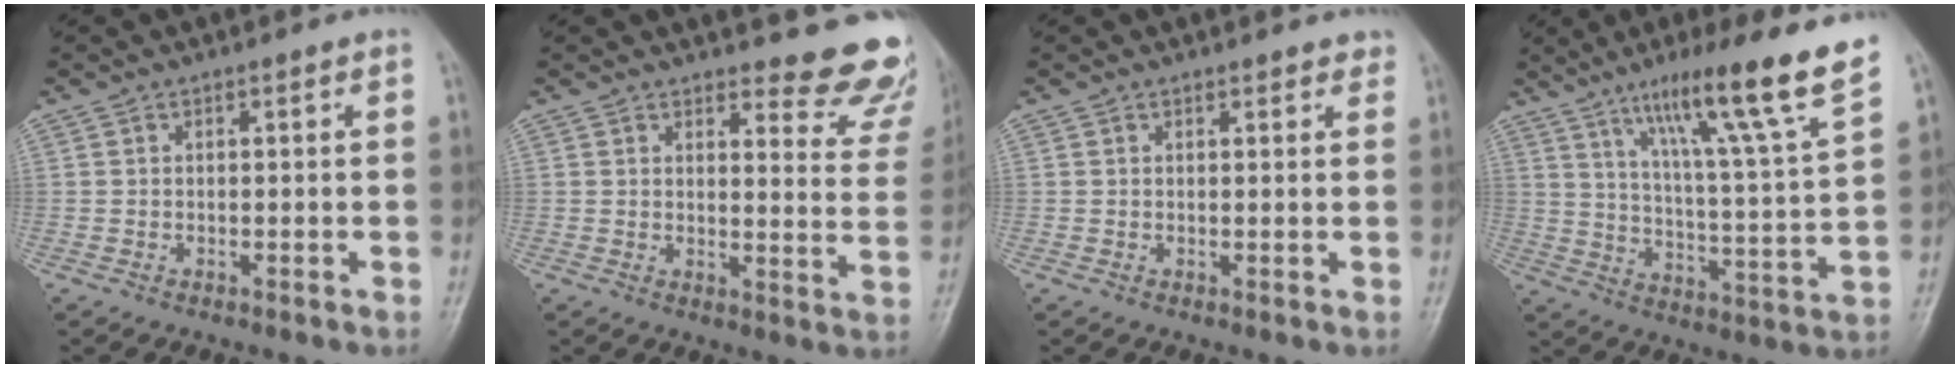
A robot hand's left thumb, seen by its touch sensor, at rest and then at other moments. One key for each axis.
{"total": 12.4, "fx": 11.6, "fy": 3.2, "fz": 3.1, "tx": 0.007, "ty": -0.112, "tz": 0.108}
{"total": 2.1, "fx": 1.9, "fy": 0.8, "fz": 0.7, "tx": 0.007, "ty": -0.005, "tz": 0.016}
{"total": 18.9, "fx": 12.1, "fy": 0.4, "fz": 14.5, "tx": -0.209, "ty": -0.055, "tz": 0.187}